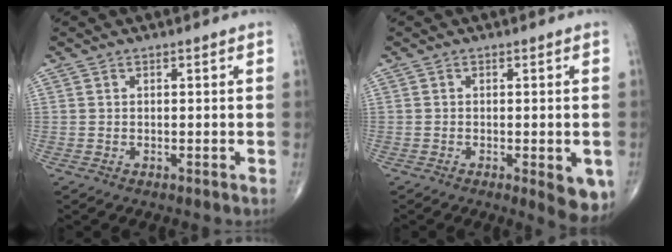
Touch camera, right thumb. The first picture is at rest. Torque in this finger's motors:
{"motor_torque": [0.70, 1.68, -0.01, -0.09, 0.17]}